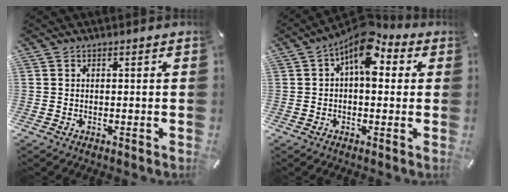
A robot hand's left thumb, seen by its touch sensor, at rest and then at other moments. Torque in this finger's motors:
{"motor_torque": [2.43, 2.57, 1.91, -0.86, 0.55]}